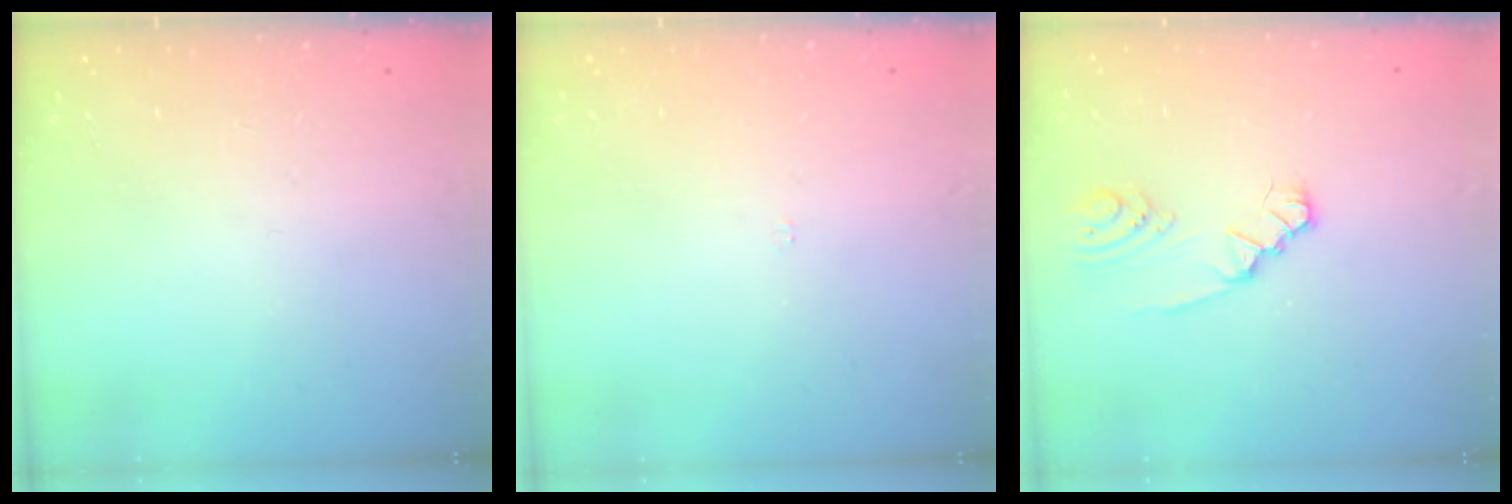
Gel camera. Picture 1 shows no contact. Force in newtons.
{"total": 1.8, "press": 1.7, "slide": 0.3}
{"total": 3.3, "press": 3.3, "slide": 0.2}